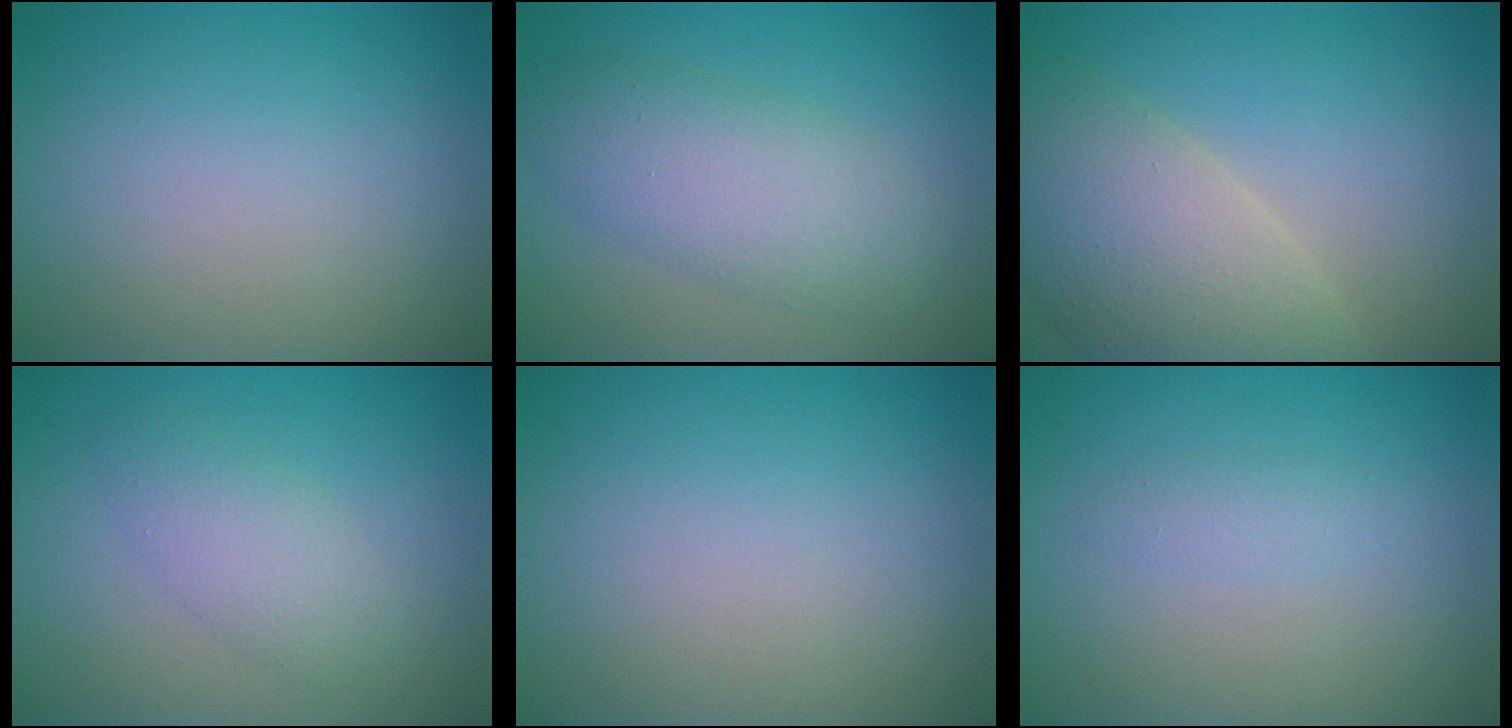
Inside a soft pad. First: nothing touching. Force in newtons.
{"total": 5.6, "press": 5.6, "slide": 0.1}
{"total": 8.1, "press": 8.0, "slide": 1.0}
{"total": 2.7, "press": 2.7, "slide": 0.1}
{"total": 0.0}
{"total": 1.1, "press": 1.1, "slide": 0.1}